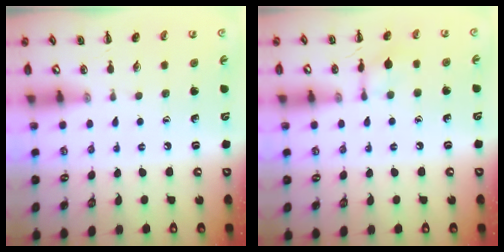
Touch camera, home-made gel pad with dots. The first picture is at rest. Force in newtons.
{"total": 6.8, "press": 6.7, "slide": 1.5}